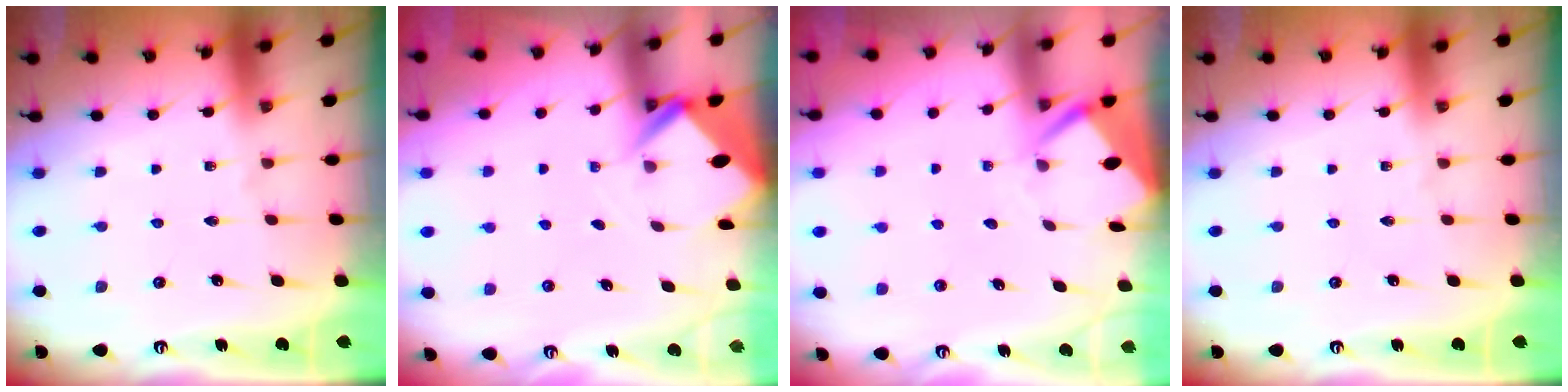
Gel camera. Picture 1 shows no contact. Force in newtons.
{"total": 2.5, "press": 2.5, "slide": 0.1}
{"total": 3.7, "press": 3.7, "slide": 0.3}
{"total": 0.0}